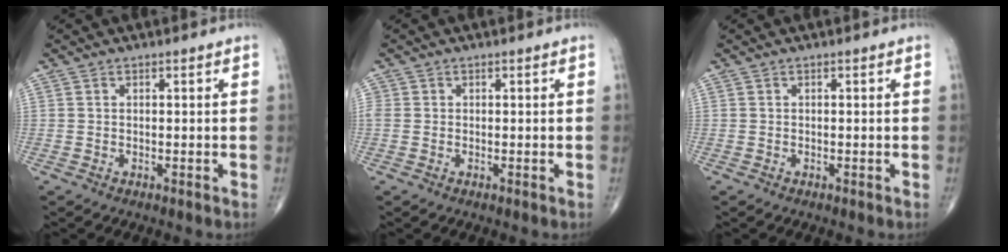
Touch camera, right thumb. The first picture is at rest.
{"total": 1.3, "force": [0.1, 1.2, 0.6], "torque": [-0.011, 0.006, 0.003]}
{"total": 0.0}